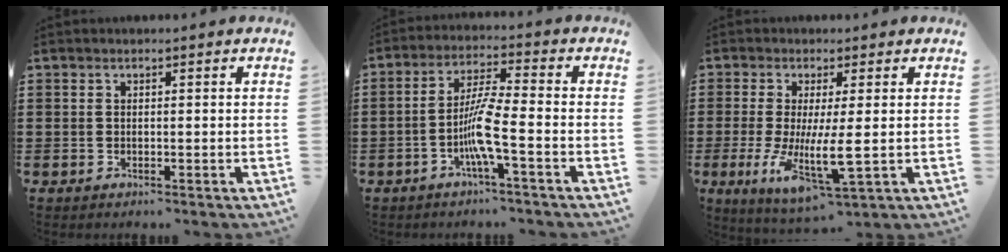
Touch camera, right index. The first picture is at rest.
{"total": 6.9, "force": [-2.6, 0.2, 6.4], "torque": [-0.138, -0.013, -0.057]}
{"total": 8.0, "force": [-0.7, 1.9, 7.7], "torque": [-0.150, -0.020, -0.010]}